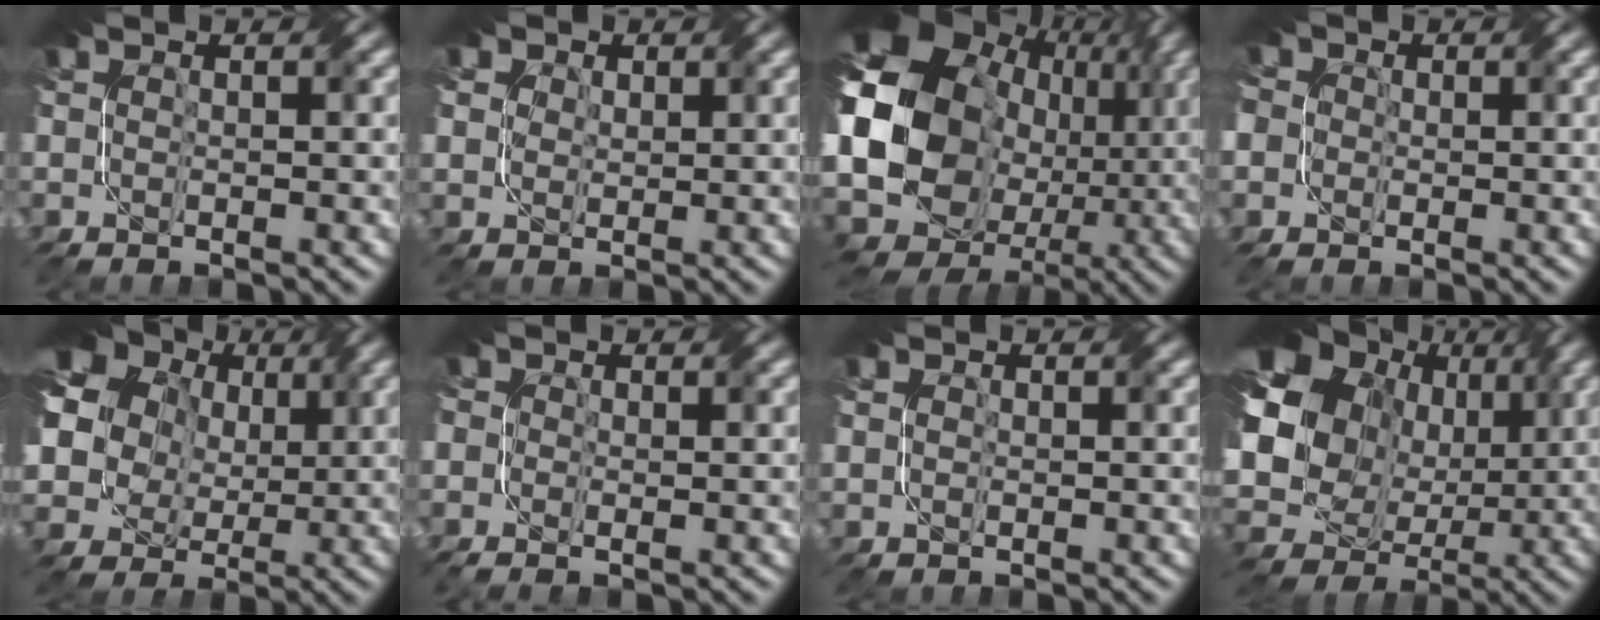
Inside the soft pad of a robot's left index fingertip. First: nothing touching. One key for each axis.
{"total": 3.4, "fx": 2.1, "fy": 2.6, "fz": 0.6, "tx": -0.016, "ty": 0.013, "tz": 0.023}
{"total": 17.3, "fx": 1.6, "fy": 14.9, "fz": 8.8, "tx": -0.155, "ty": 0.003, "tz": 0.036}
{"total": 3.7, "fx": -0.6, "fy": 3.4, "fz": 1.4, "tx": -0.039, "ty": 0.014, "tz": -0.016}
{"total": 15.0, "fx": 7.8, "fy": 11.2, "fz": 6.3, "tx": -0.172, "ty": 0.051, "tz": 0.152}
{"total": 1.7, "fx": -0.1, "fy": 1.4, "fz": 1.0, "tx": -0.026, "ty": 0.000, "tz": -0.005}
{"total": 1.0, "fx": 0.5, "fy": 0.8, "fz": -0.3, "tx": 0.009, "ty": 0.007, "tz": 0.011}
{"total": 17.0, "fx": 4.9, "fy": 13.9, "fz": 8.5, "tx": -0.199, "ty": 0.036, "tz": 0.092}